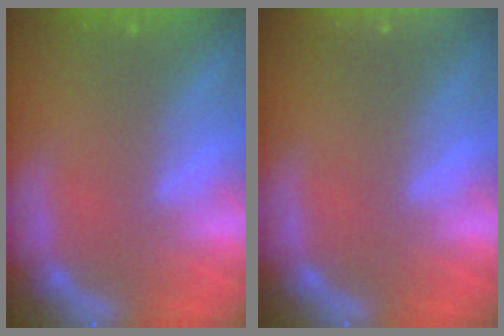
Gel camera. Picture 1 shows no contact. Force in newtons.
{"total": 5.0}